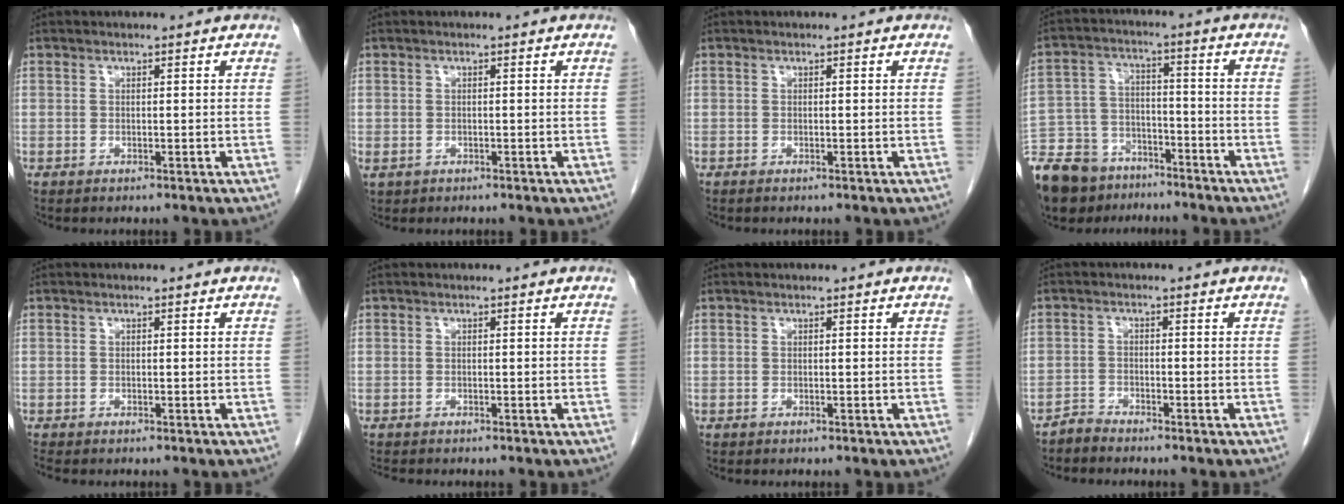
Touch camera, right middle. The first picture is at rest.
{"total": 1.3, "force": [-0.5, 1.0, 0.6], "torque": [-0.015, 0.001, -0.001]}
{"total": 0.0}
{"total": 17.4, "force": [-13.4, 8.8, 6.7], "torque": [-0.158, 0.005, -0.224]}
{"total": 0.6, "force": [-0.6, -0.1, 0.1], "torque": [-0.011, -0.005, -0.013]}
{"total": 1.2, "force": [-1.1, 0.1, 0.4], "torque": [-0.016, -0.007, -0.016]}
{"total": 0.0}
{"total": 1.8, "force": [-1.8, 0.1, -0.3], "torque": [0.009, -0.005, -0.035]}